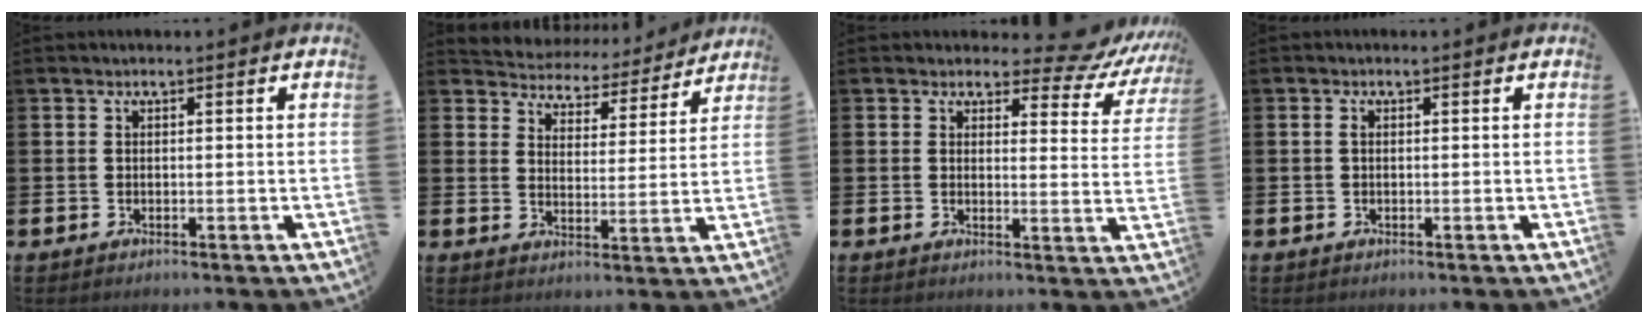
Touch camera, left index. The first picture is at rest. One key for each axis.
{"total": 4.8, "fx": 4.5, "fy": 1.7, "fz": 0.0, "tx": -0.026, "ty": -0.041, "tz": 0.073}
{"total": 5.0, "fx": 4.2, "fy": 2.0, "fz": 1.7, "tx": -0.026, "ty": -0.032, "tz": 0.068}
{"total": 0.6, "fx": 0.0, "fy": 0.4, "fz": 0.5, "tx": -0.009, "ty": 0.005, "tz": -0.003}